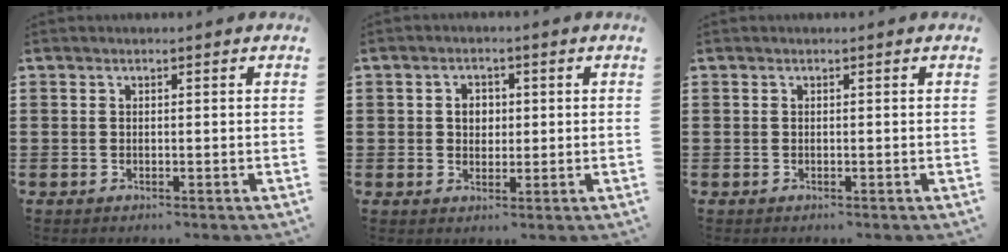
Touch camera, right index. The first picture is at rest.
{"total": 2.6, "force": [0.2, 2.1, 1.5], "torque": [-0.035, 0.009, 0.002]}
{"total": 0.0}